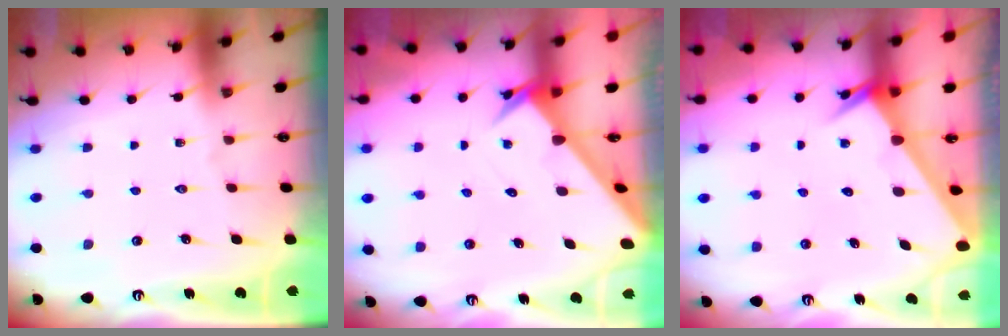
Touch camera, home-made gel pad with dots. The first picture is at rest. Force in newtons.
{"total": 2.7, "press": 2.7, "slide": 0.2}
{"total": 2.6, "press": 2.6, "slide": 0.1}